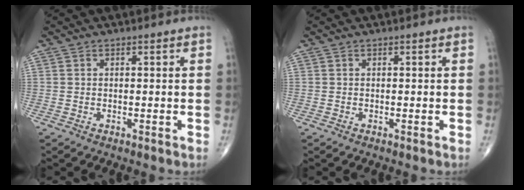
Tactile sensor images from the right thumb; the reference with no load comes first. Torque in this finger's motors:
{"motor_torque": [-0.17, 0.17, 0.00, 0.00, 0.00]}